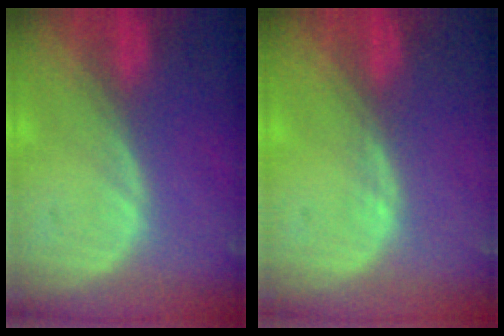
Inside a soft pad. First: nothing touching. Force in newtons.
{"total": 0.8, "press": 0.6, "slide": 0.5}